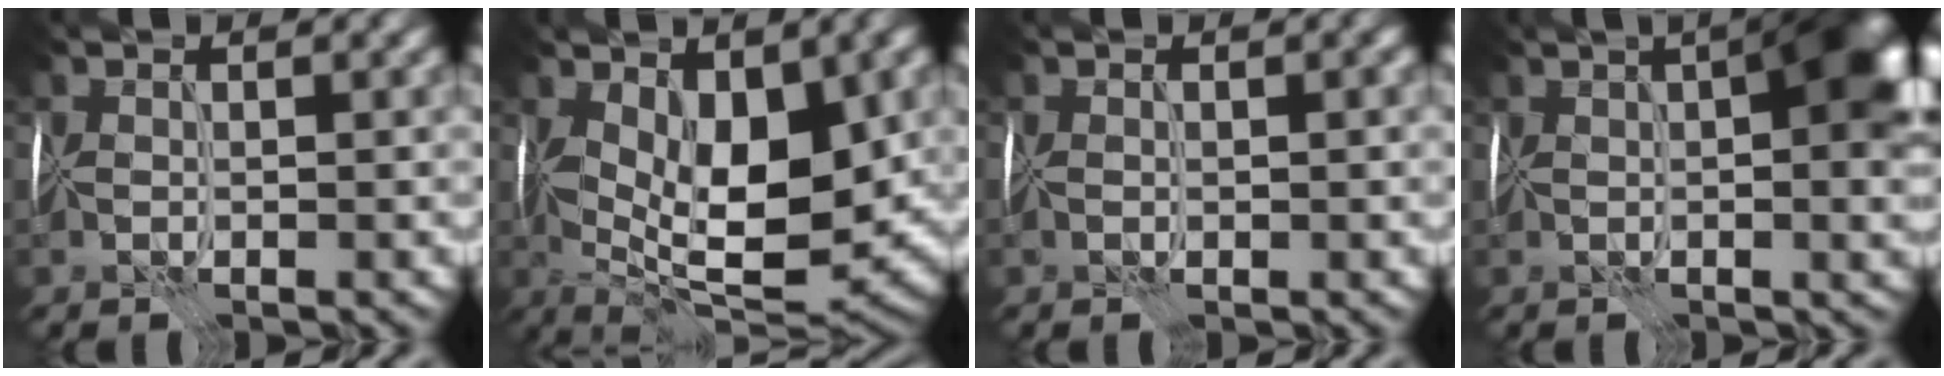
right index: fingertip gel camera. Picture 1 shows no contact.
{"total": 10.9, "force": [0.8, 4.8, 9.7], "torque": [-0.148, -0.004, 0.011]}
{"total": 0.7, "force": [-0.1, 0.4, 0.5], "torque": [-0.008, 0.004, 0.000]}
{"total": 8.8, "force": [1.5, 3.3, 8.0], "torque": [-0.108, 0.012, 0.020]}